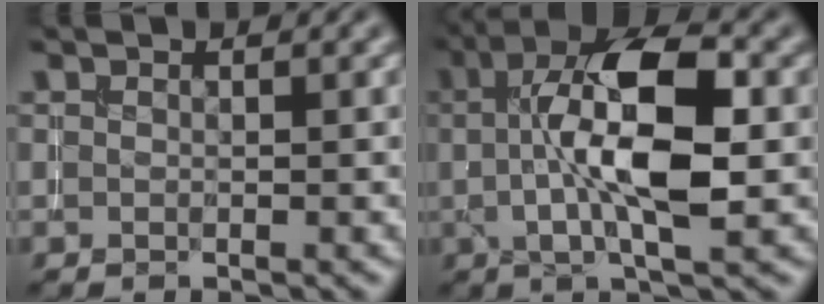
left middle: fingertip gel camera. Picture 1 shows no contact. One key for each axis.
{"total": 9.3, "fx": 0.9, "fy": 3.1, "fz": 8.7, "tx": -0.143, "ty": 0.014, "tz": 0.009}